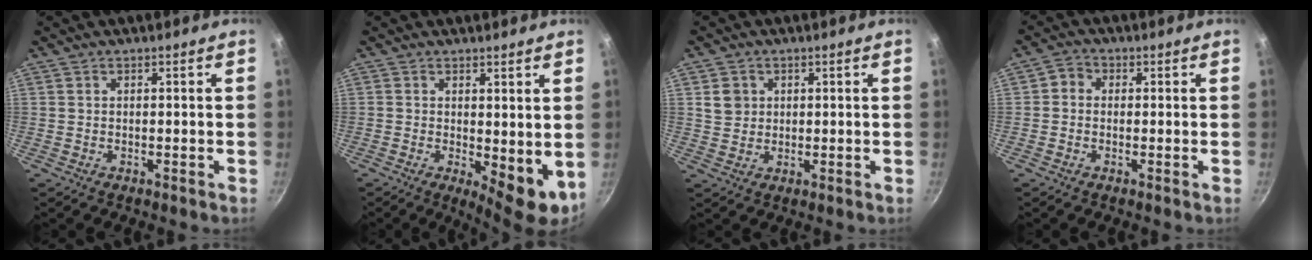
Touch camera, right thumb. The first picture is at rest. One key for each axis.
{"total": 6.8, "fx": 0.2, "fy": 2.9, "fz": 6.2, "tx": -0.076, "ty": -0.013, "tz": 0.010}
{"total": 3.9, "fx": 1.0, "fy": 3.5, "fz": 1.4, "tx": -0.008, "ty": 0.004, "tz": 0.019}
{"total": 2.9, "fx": 0.0, "fy": 2.6, "fz": 1.3, "tx": -0.017, "ty": 0.005, "tz": -0.015}